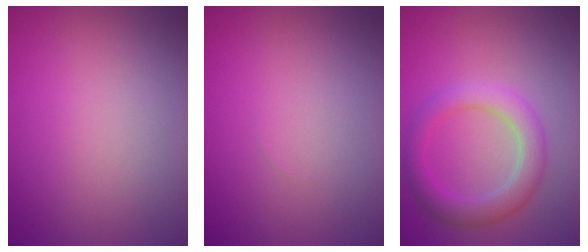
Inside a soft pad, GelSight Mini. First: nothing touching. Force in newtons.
{"total": 0.0}
{"total": 3.9, "press": 3.9, "slide": 0.2}